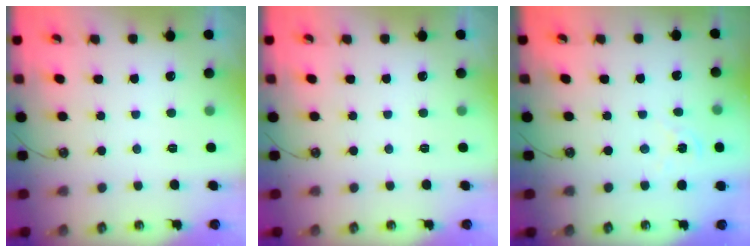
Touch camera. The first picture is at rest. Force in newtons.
{"total": 0.0}
{"total": 2.2, "press": 2.2, "slide": 0.3}